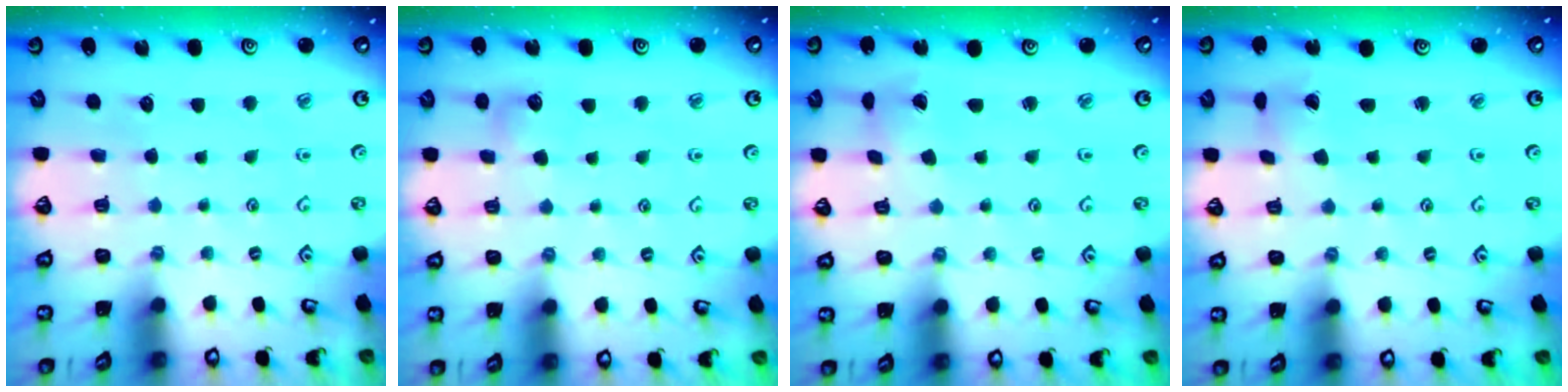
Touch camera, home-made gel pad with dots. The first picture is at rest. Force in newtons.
{"total": 7.2, "press": 7.1, "slide": 0.8}
{"total": 1.2, "press": 1.2, "slide": 0.2}
{"total": 1.2, "press": 1.2, "slide": 0.2}